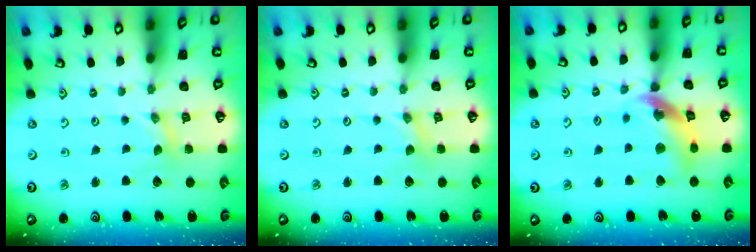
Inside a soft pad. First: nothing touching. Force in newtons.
{"total": 0.0}
{"total": 14.1, "press": 14.0, "slide": 1.7}